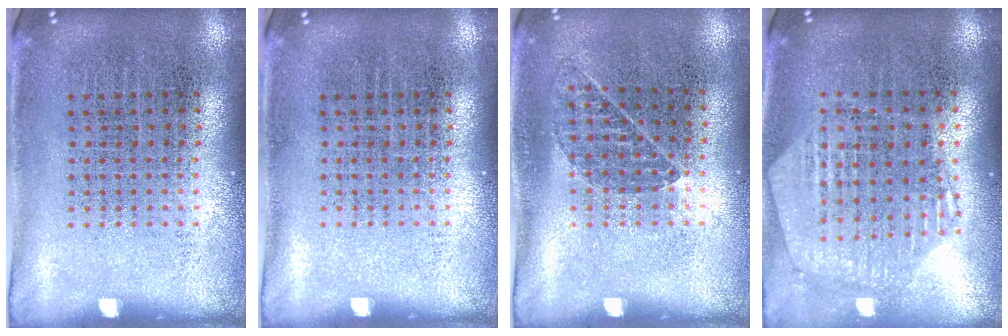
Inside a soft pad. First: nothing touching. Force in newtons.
{"total": 0.0}
{"total": 0.9, "press": 0.7, "slide": 0.5}
{"total": 1.1, "press": 1.1, "slide": 0.2}